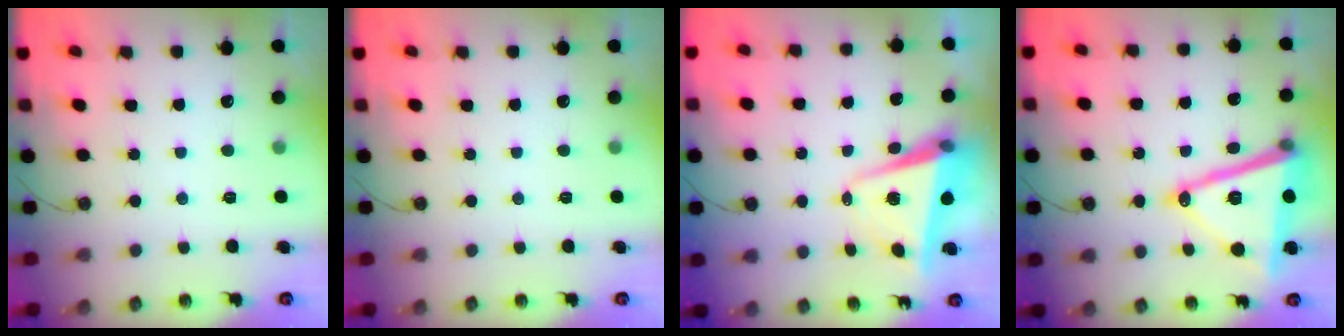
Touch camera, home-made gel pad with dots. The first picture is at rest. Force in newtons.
{"total": 0.0}
{"total": 7.1, "press": 6.9, "slide": 1.7}
{"total": 19.7, "press": 19.3, "slide": 3.6}